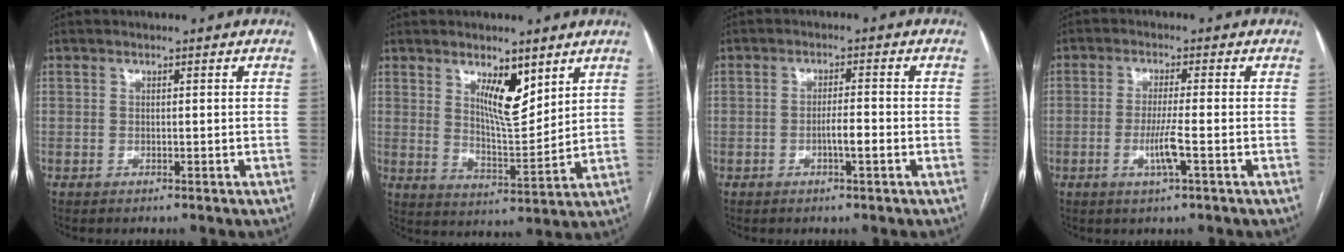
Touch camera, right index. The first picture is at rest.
{"total": 8.0, "force": [4.4, 2.4, 6.2], "torque": [-0.108, -0.009, 0.082]}
{"total": 3.1, "force": [-1.1, 0.2, 2.9], "torque": [-0.048, 0.001, -0.019]}
{"total": 4.7, "force": [-1.5, -0.3, 4.4], "torque": [-0.086, -0.009, -0.029]}